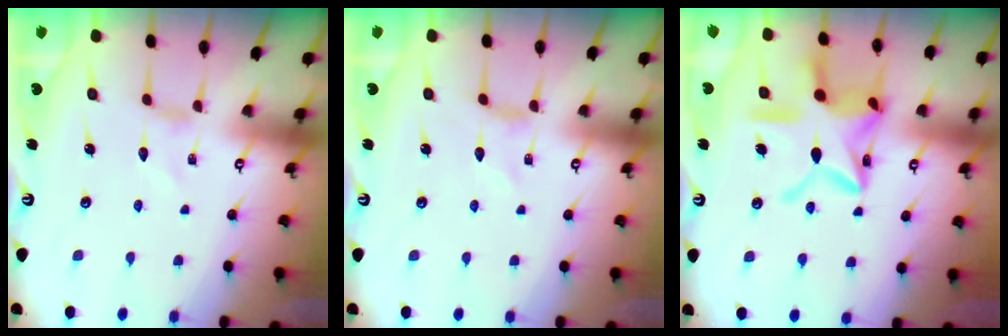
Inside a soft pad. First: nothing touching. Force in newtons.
{"total": 0.0}
{"total": 17.9, "press": 17.8, "slide": 1.4}